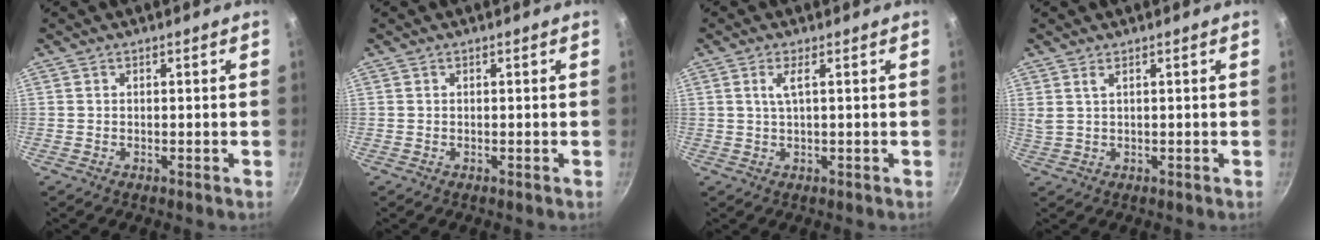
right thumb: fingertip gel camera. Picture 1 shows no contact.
{"total": 0.0}
{"total": 2.5, "force": [0.7, 0.3, 2.4], "torque": [-0.054, 0.002, 0.018]}
{"total": 2.1, "force": [1.1, 0.8, 1.7], "torque": [-0.036, -0.003, 0.026]}